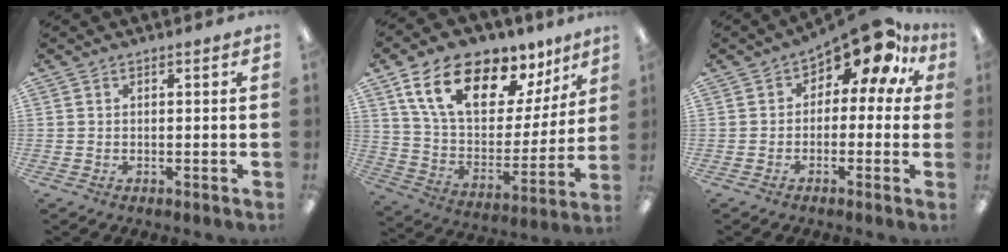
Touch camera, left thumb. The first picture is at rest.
{"total": 19.8, "force": [12.7, 9.7, 11.6], "torque": [-0.211, -0.068, 0.224]}
{"total": 10.1, "force": [6.3, 4.0, 6.8], "torque": [-0.109, -0.042, 0.106]}